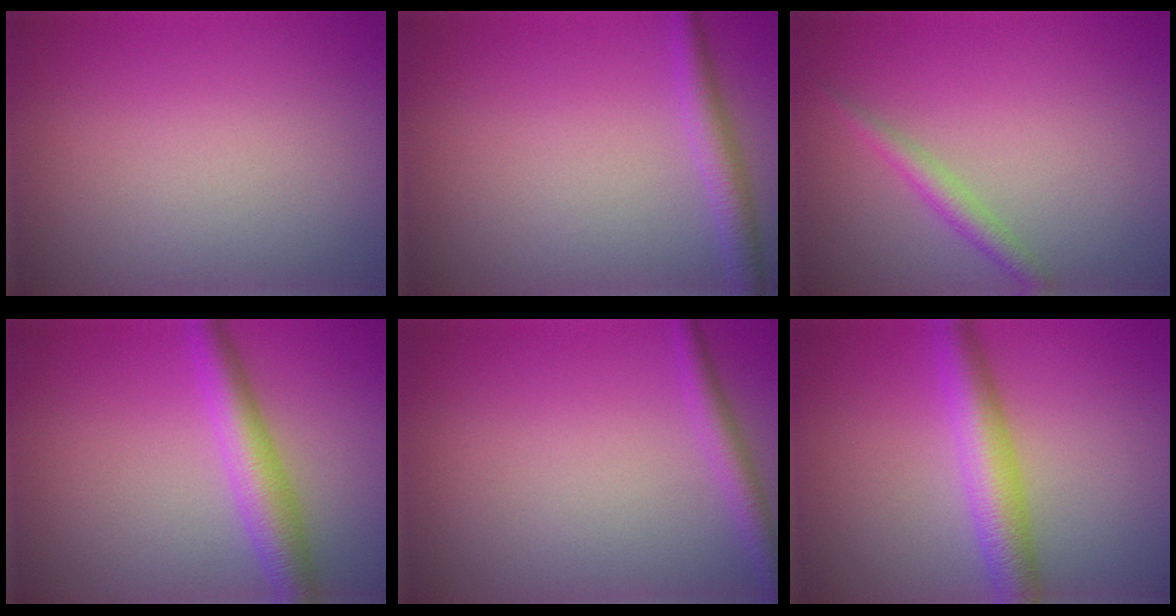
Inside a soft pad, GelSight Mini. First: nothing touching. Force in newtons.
{"total": 2.5, "press": 2.5, "slide": 0.1}
{"total": 1.8, "press": 1.8, "slide": 0.0}
{"total": 4.3, "press": 4.3, "slide": 0.1}
{"total": 2.1, "press": 2.1, "slide": 0.1}
{"total": 5.0, "press": 5.0, "slide": 0.0}